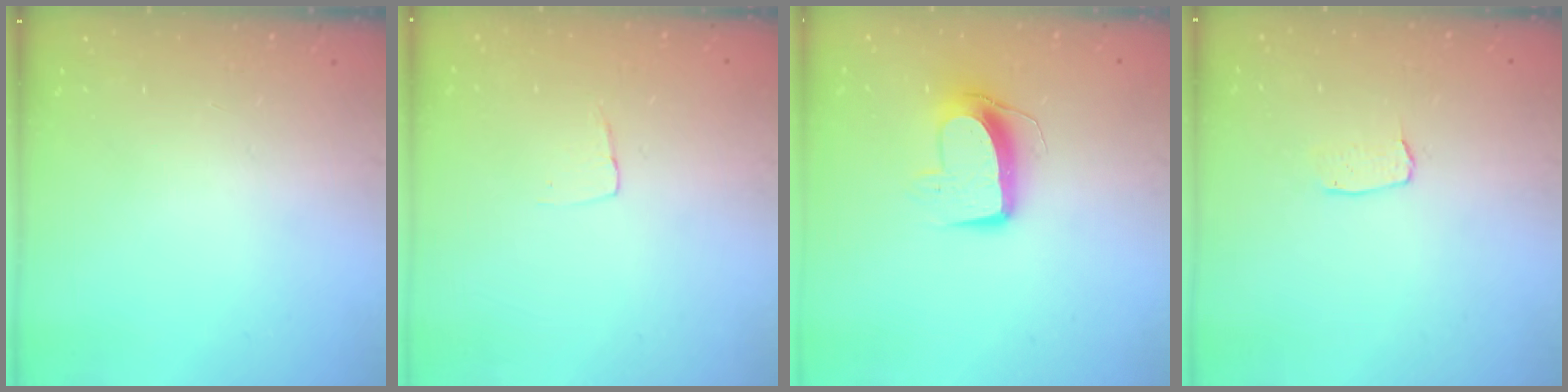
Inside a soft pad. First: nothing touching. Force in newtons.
{"total": 3.2, "press": 3.2, "slide": 0.2}
{"total": 10.8, "press": 10.7, "slide": 0.7}
{"total": 2.9, "press": 2.9, "slide": 0.2}